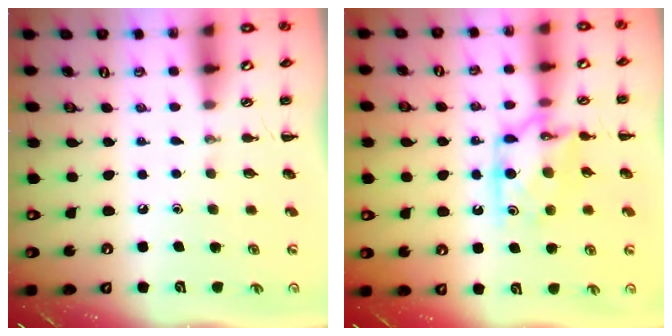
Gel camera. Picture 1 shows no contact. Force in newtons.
{"total": 10.2, "press": 10.1, "slide": 0.5}